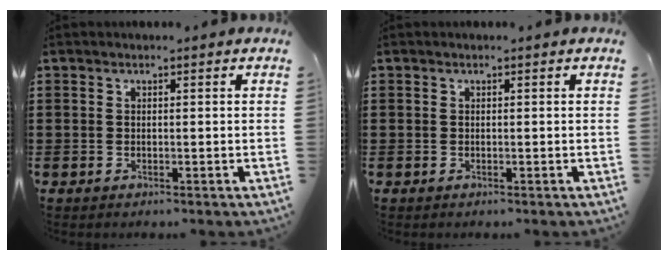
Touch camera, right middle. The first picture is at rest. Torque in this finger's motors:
{"motor_torque": [-0.08, 0.08, 0.05, 0.00]}